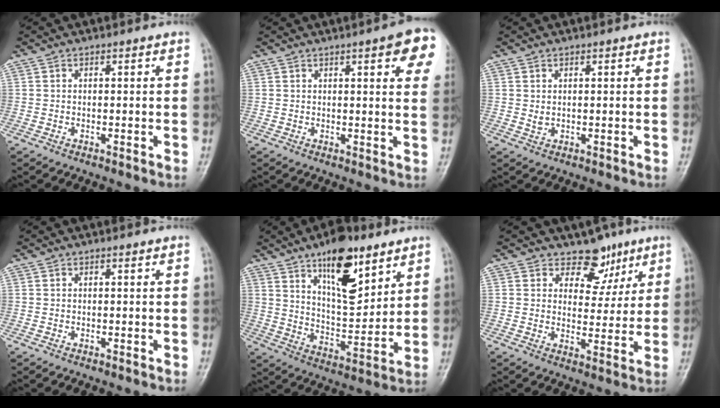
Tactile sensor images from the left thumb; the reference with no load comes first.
{"total": 10.0, "force": [4.4, 2.4, 8.6], "torque": [-0.078, -0.009, 0.046]}
{"total": 1.5, "force": [0.4, 0.9, 1.1], "torque": [-0.014, -0.001, 0.011]}
{"total": 0.0}
{"total": 15.4, "force": [9.0, 6.4, 10.7], "torque": [-0.134, -0.054, 0.150]}
{"total": 6.8, "force": [4.6, 4.7, 1.6], "torque": [0.018, -0.024, 0.069]}